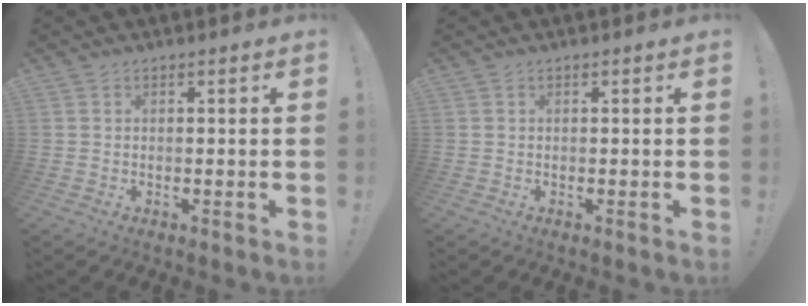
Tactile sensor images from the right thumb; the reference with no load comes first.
{"total": 0.0}